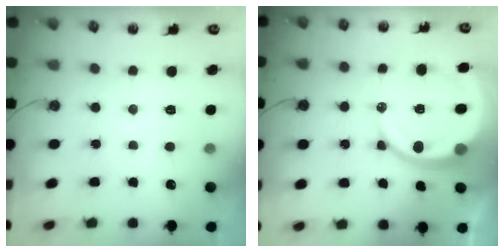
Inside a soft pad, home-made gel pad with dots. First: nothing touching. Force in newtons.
{"total": 14.4, "press": 14.3, "slide": 1.9}